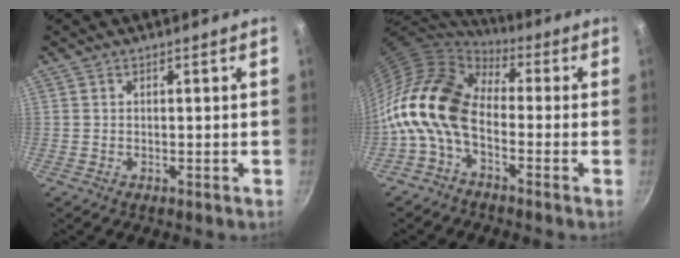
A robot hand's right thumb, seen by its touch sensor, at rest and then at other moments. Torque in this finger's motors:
{"motor_torque": [1.37, 3.12, 1.42, -1.39, 0.32]}